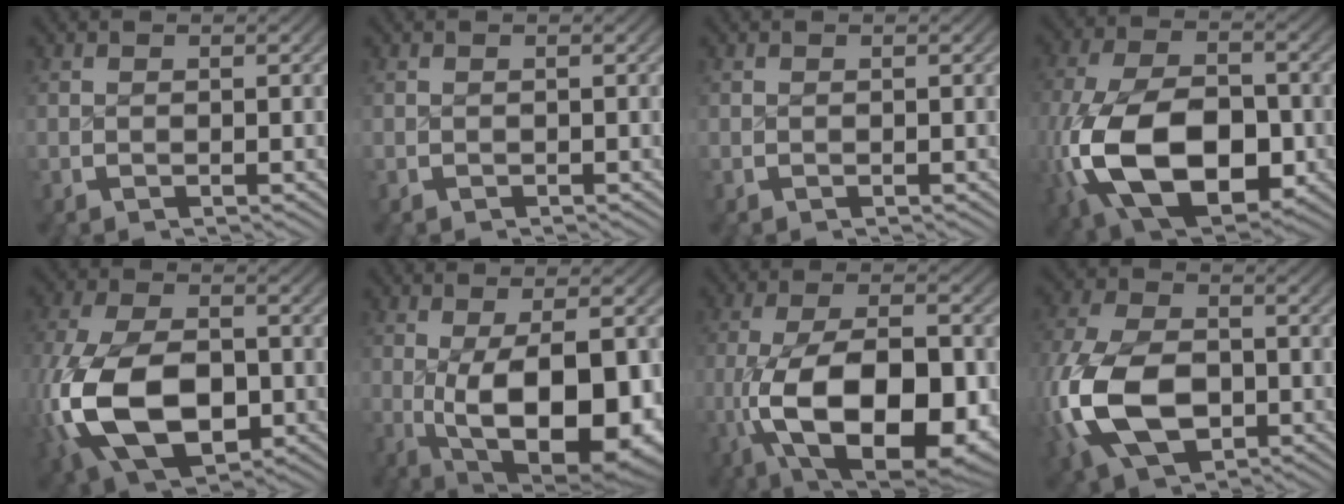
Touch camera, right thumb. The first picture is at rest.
{"total": 0.0}
{"total": 0.0}
{"total": 16.6, "force": [-3.0, 11.1, 12.0], "torque": [-0.297, -0.086, -0.002]}
{"total": 14.9, "force": [-2.6, 10.2, 10.6], "torque": [-0.289, -0.082, 0.005]}
{"total": 14.9, "force": [-3.0, 8.4, 11.9], "torque": [-0.223, -0.061, -0.008]}
{"total": 16.6, "force": [-3.7, 9.9, 12.9], "torque": [-0.285, -0.084, -0.017]}
{"total": 11.6, "force": [-1.6, 8.1, 8.2], "torque": [-0.226, -0.051, 0.003]}